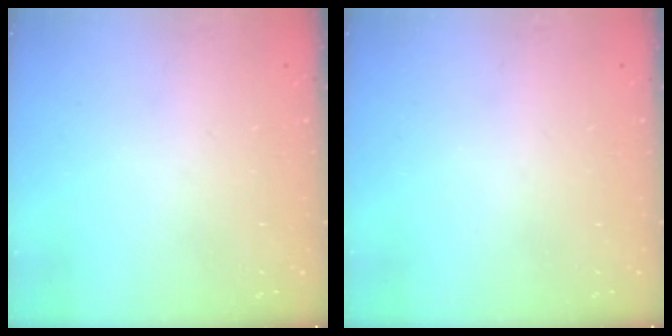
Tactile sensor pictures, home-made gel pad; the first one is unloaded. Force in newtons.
{"total": 0.0}